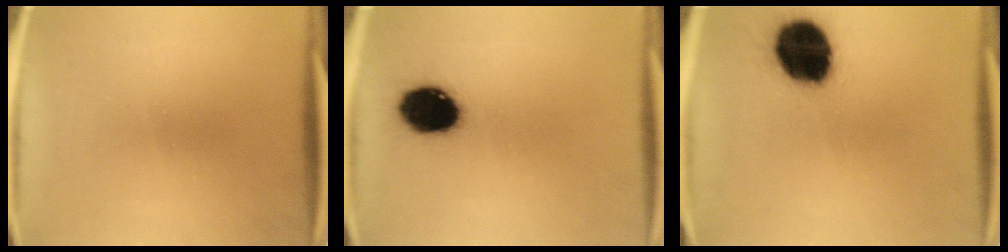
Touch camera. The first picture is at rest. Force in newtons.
{"total": 13.1}
{"total": 19.5}